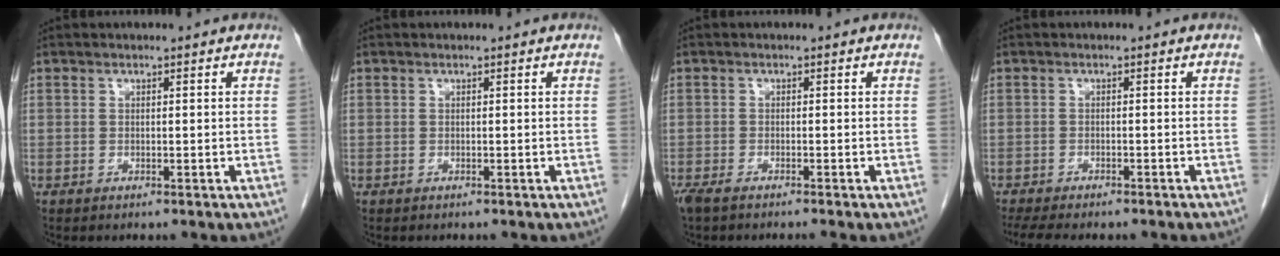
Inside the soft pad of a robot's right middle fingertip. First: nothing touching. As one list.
[{"total": 0.0}, {"total": 3.7, "force": [-3.1, 0.2, 2.1], "torque": [-0.033, -0.008, -0.052]}, {"total": 9.7, "force": [-8.2, 2.3, 4.7], "torque": [-0.069, -0.004, -0.113]}]